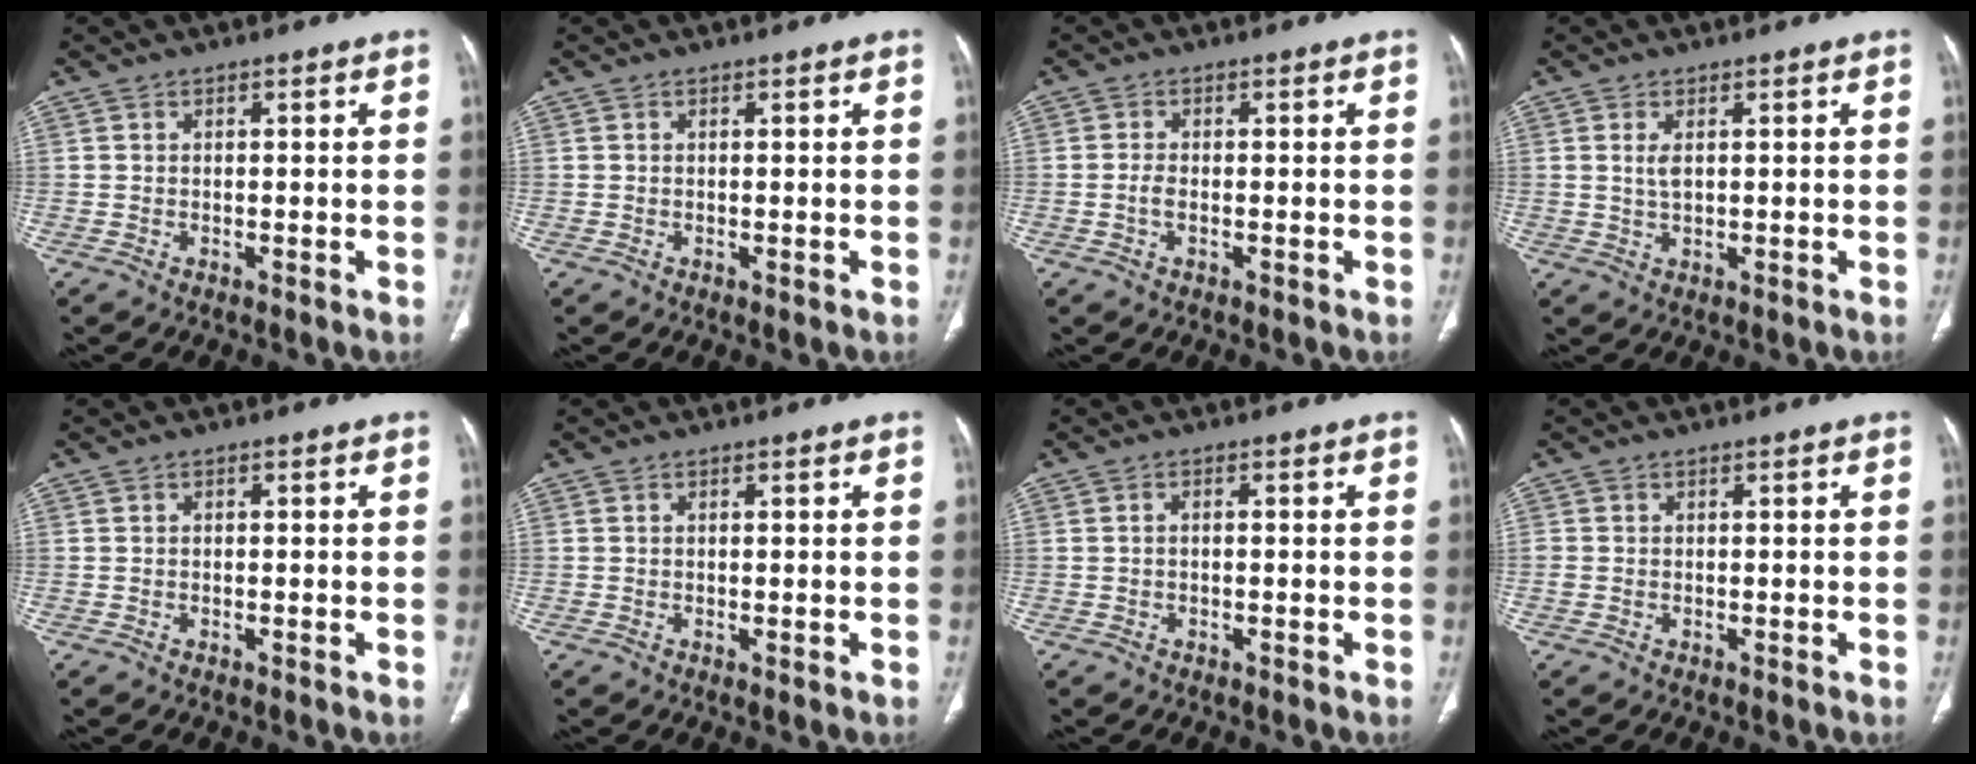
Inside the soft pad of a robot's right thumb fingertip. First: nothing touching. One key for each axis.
{"total": 0.0}
{"total": 1.3, "fx": -0.3, "fy": 0.7, "fz": 1.1, "tx": -0.027, "ty": 0.003, "tz": -0.007}
{"total": 2.4, "fx": 0.6, "fy": 1.1, "fz": 2.0, "tx": -0.044, "ty": -0.003, "tz": 0.016}
{"total": 0.0}
{"total": 0.0}
{"total": 0.8, "fx": -0.1, "fy": 0.4, "fz": 0.7, "tx": -0.014, "ty": 0.003, "tz": -0.004}
{"total": 0.8, "fx": -0.1, "fy": 0.8, "fz": 0.3, "tx": -0.002, "ty": 0.003, "tz": -0.002}